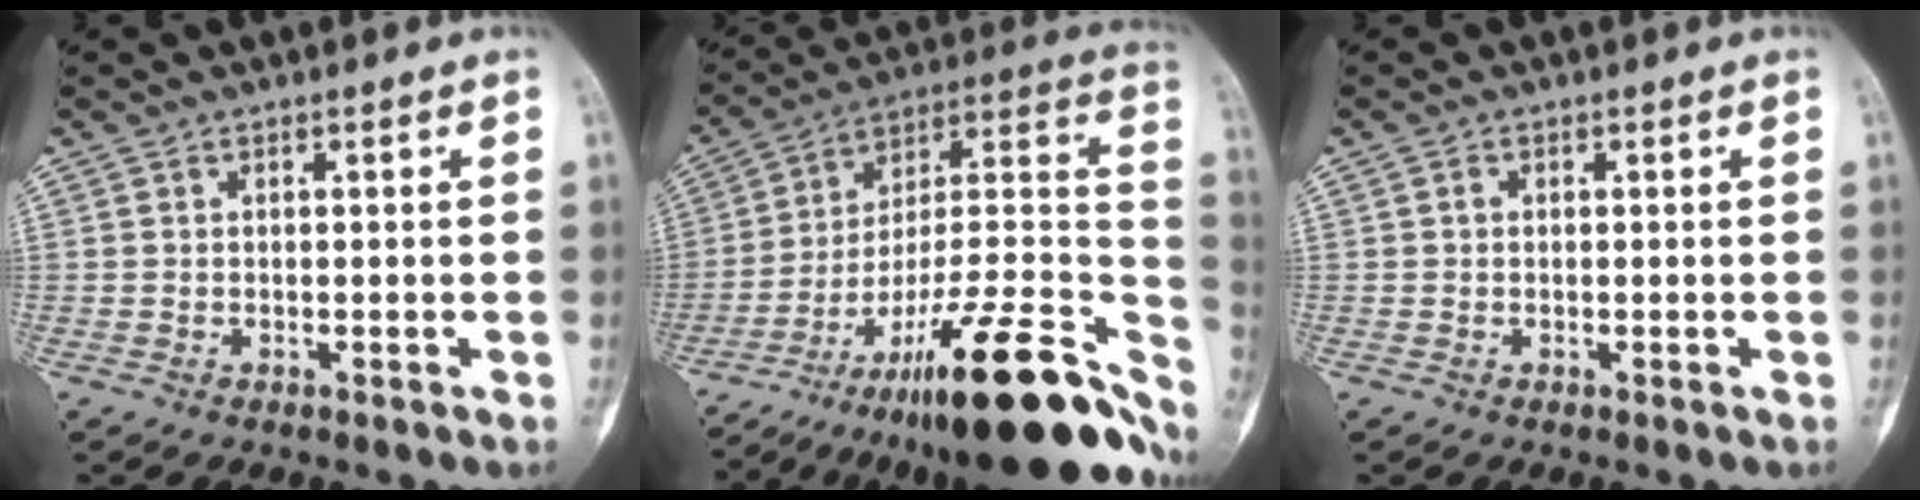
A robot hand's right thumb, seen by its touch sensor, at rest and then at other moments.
{"total": 33.1, "force": [-17.6, 9.9, 26.2], "torque": [-0.286, 0.081, -0.271]}
{"total": 0.6, "force": [0.0, 0.5, 0.3], "torque": [0.002, 0.002, -0.003]}